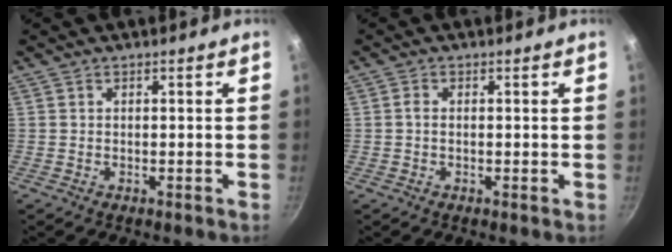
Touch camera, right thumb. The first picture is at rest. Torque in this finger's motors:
{"motor_torque": [0.23, -0.13, 0.14, -0.39, 0.02]}